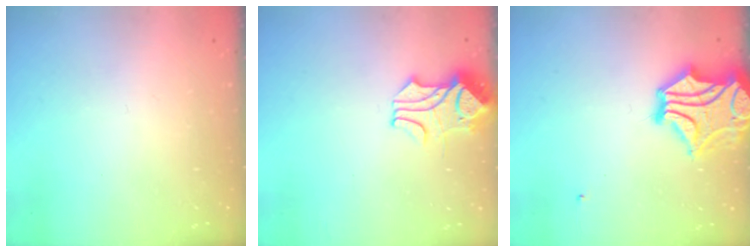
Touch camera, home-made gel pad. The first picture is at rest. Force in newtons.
{"total": 1.8, "press": 1.3, "slide": 1.1}
{"total": 7.6, "press": 7.2, "slide": 2.3}